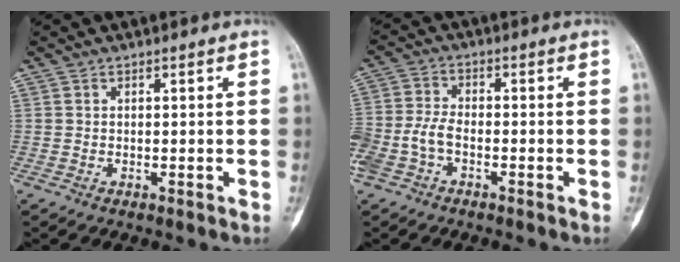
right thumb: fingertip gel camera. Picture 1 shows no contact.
{"total": 8.0, "force": [-3.0, 4.8, 5.6], "torque": [-0.133, 0.022, -0.060]}